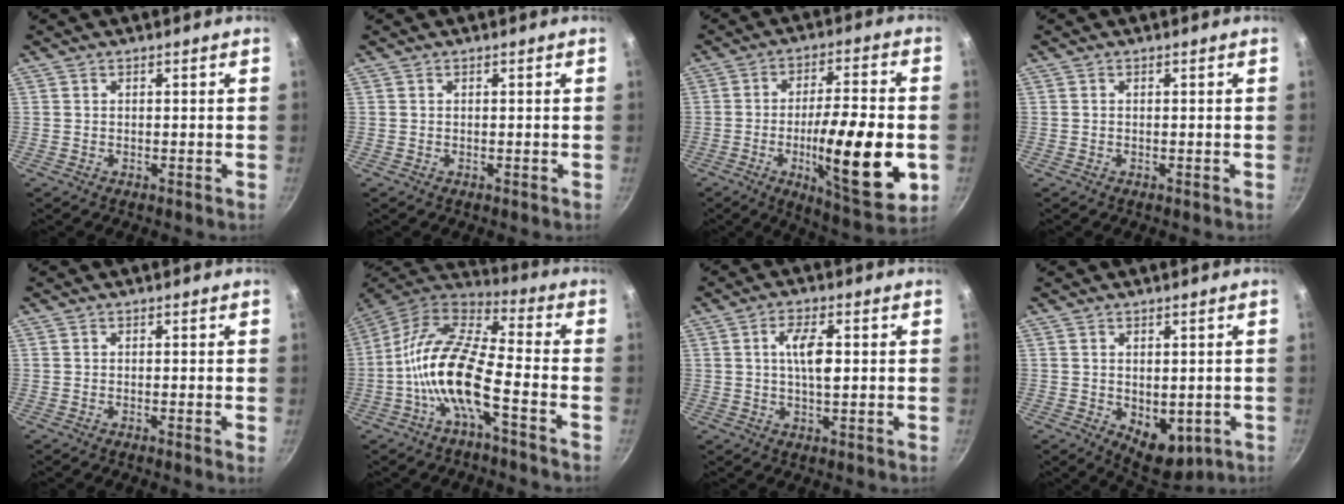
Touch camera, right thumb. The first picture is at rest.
{"total": 0.0}
{"total": 20.5, "force": [-4.7, 5.3, 19.2], "torque": [-0.285, 0.011, -0.069]}
{"total": 0.0}
{"total": 0.8, "force": [-0.2, -0.1, 0.8], "torque": [-0.012, -0.003, -0.007]}
{"total": 15.3, "force": [-4.9, 4.9, 13.6], "torque": [-0.262, 0.047, -0.113]}
{"total": 6.3, "force": [0.9, 2.3, 5.8], "torque": [-0.104, 0.005, 0.012]}
{"total": 7.6, "force": [-1.1, 4.8, 5.7], "torque": [-0.056, -0.014, 0.000]}